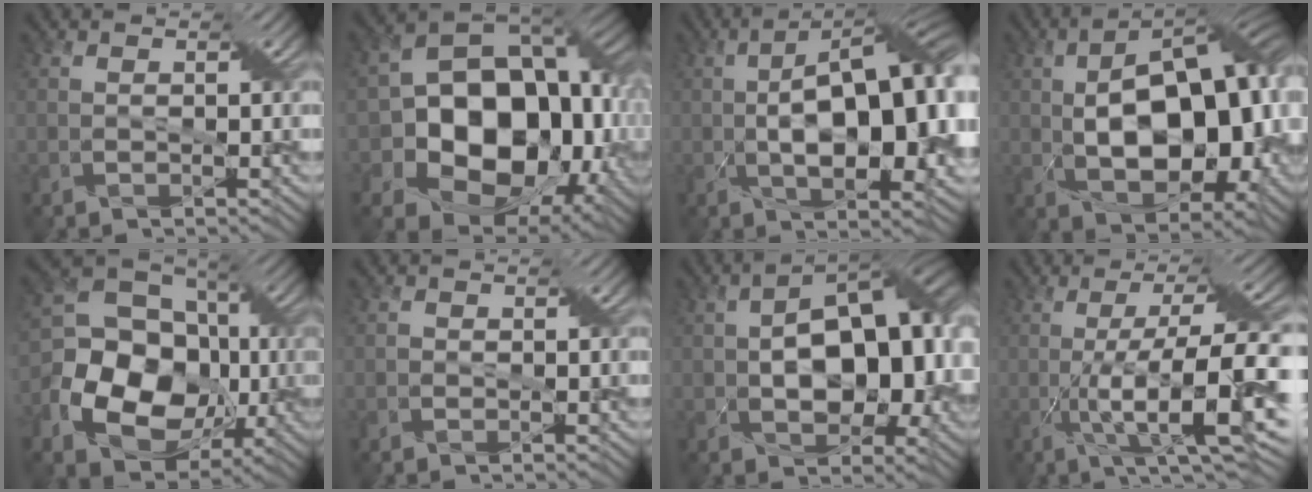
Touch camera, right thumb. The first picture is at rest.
{"total": 18.5, "force": [-2.5, 13.7, 12.1], "torque": [-0.207, -0.034, -0.022]}
{"total": 15.8, "force": [-0.3, 7.0, 14.2], "torque": [-0.208, 0.012, -0.003]}
{"total": 16.4, "force": [-0.1, 8.9, 13.8], "torque": [-0.213, 0.007, -0.001]}
{"total": 18.4, "force": [-3.7, 14.0, 11.4], "torque": [-0.226, -0.018, -0.078]}
{"total": 0.6, "force": [-0.2, 0.5, 0.1], "torque": [-0.001, -0.002, -0.005]}
{"total": 13.6, "force": [-0.3, 7.8, 11.1], "torque": [-0.153, 0.011, -0.006]}
{"total": 13.4, "force": [-2.4, 3.1, 12.9], "torque": [-0.212, 0.005, -0.037]}